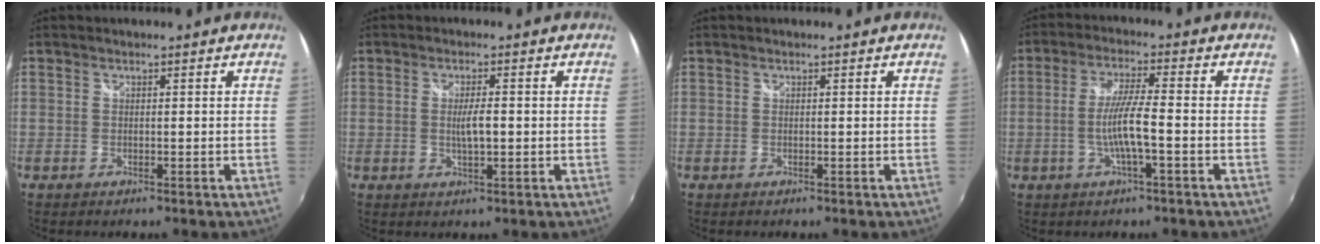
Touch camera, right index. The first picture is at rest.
{"total": 3.5, "force": [-0.3, 0.7, 3.4], "torque": [-0.059, -0.002, -0.005]}
{"total": 0.0}
{"total": 6.7, "force": [-2.0, -0.1, 6.4], "torque": [-0.123, -0.001, -0.038]}